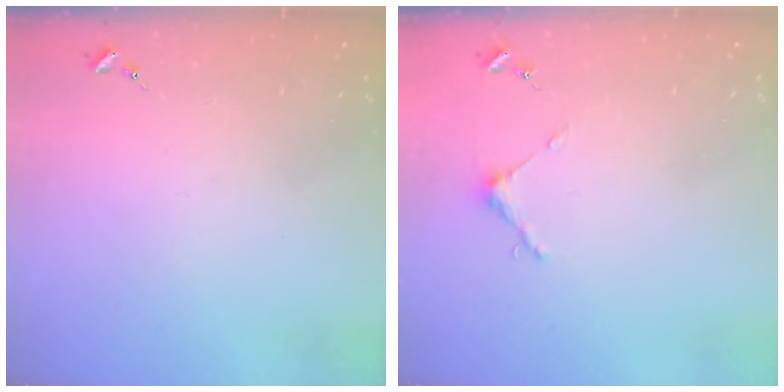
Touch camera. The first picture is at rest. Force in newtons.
{"total": 3.7, "press": 3.7, "slide": 0.3}